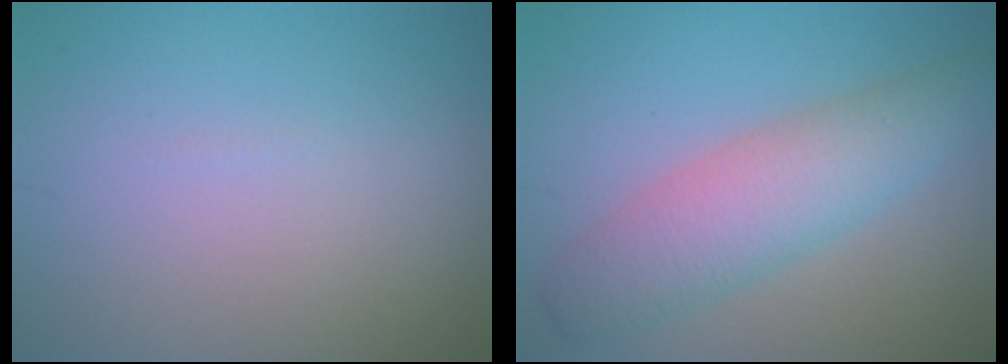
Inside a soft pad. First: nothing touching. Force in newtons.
{"total": 5.8, "press": 5.8, "slide": 0.1}